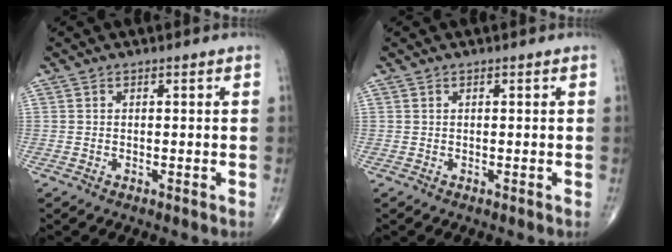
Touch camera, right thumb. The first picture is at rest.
{"total": 0.0}